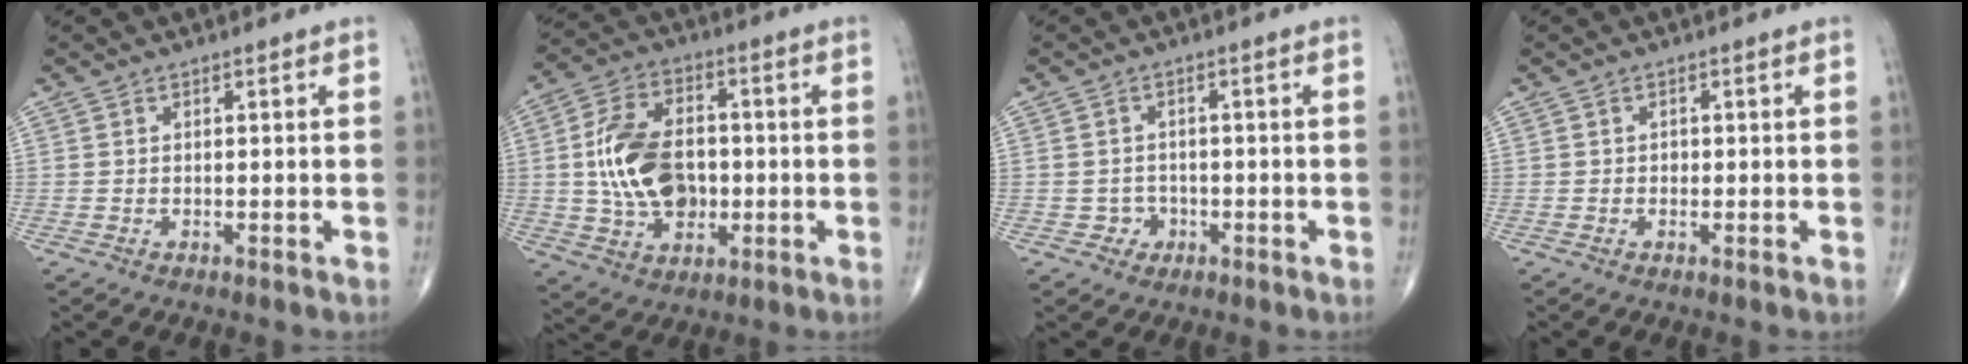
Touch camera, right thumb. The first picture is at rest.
{"total": 14.9, "force": [-0.3, 9.9, 11.1], "torque": [-0.185, 0.013, -0.001]}
{"total": 2.6, "force": [-1.0, 2.4, 0.3], "torque": [0.013, 0.011, -0.016]}
{"total": 0.7, "force": [-0.1, 0.6, 0.4], "torque": [-0.001, 0.003, -0.004]}